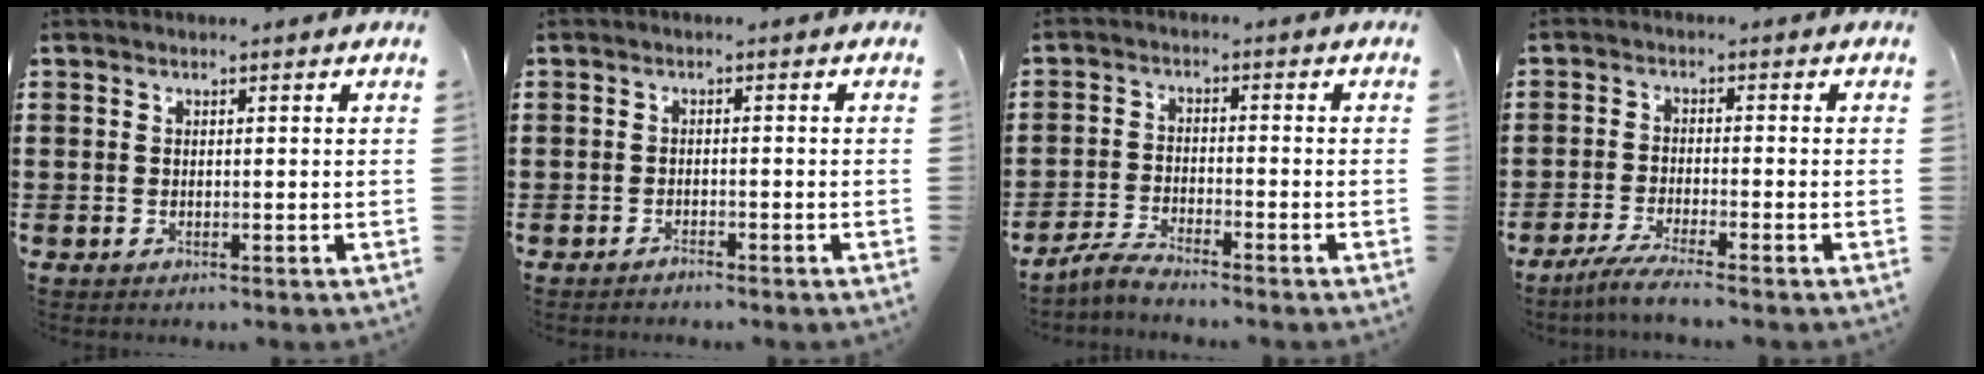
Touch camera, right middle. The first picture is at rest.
{"total": 1.1, "force": [-1.0, 0.1, 0.3], "torque": [-0.010, -0.002, -0.020]}
{"total": 3.3, "force": [-3.1, 0.2, 1.2], "torque": [-0.037, 0.001, -0.067]}
{"total": 3.3, "force": [-2.8, -0.3, 1.6], "torque": [-0.035, -0.007, -0.057]}